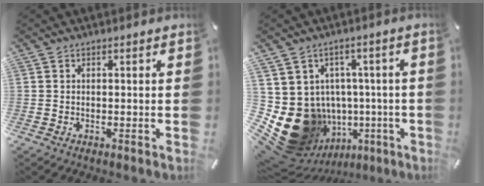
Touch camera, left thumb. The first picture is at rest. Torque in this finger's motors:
{"motor_torque": [2.10, 1.93, 1.15, -0.24, 0.36]}